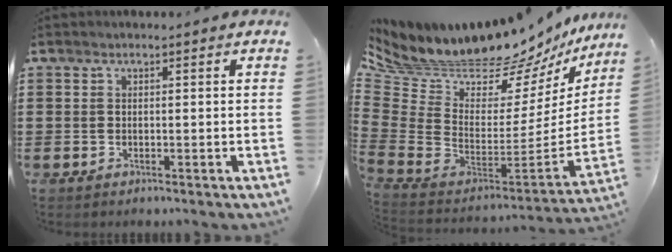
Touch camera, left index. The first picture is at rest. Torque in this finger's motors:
{"motor_torque": [1.10, -1.04, 0.67, 0.10]}